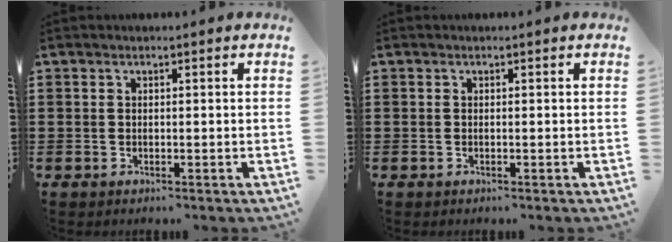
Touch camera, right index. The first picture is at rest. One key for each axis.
{"total": 0.0}